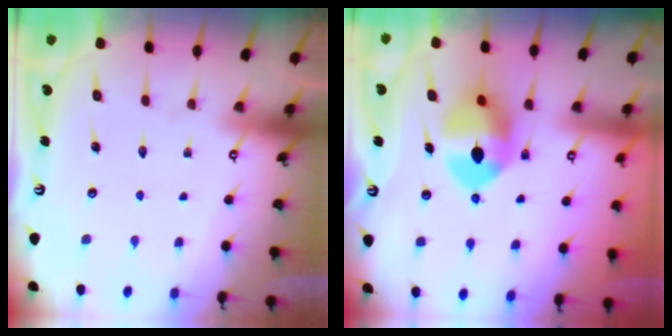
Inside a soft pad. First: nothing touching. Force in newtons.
{"total": 10.2, "press": 10.1, "slide": 1.5}